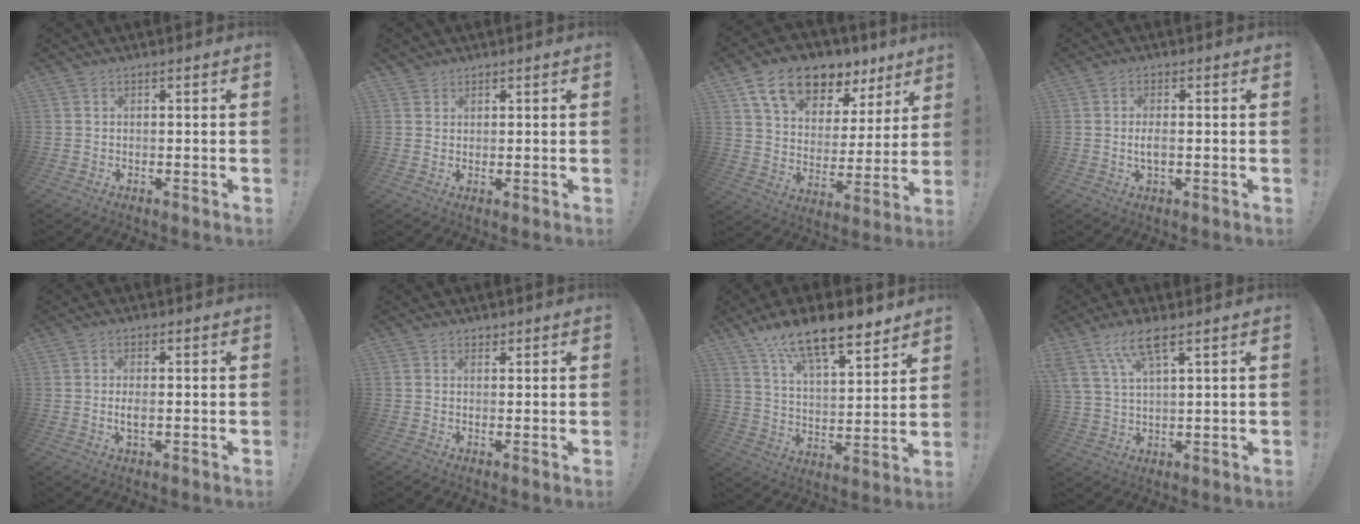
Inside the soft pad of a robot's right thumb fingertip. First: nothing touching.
{"total": 2.1, "force": [1.8, 1.2, 0.1], "torque": [0.003, -0.008, 0.032]}
{"total": 15.4, "force": [10.4, 8.4, 7.7], "torque": [-0.130, -0.064, 0.187]}
{"total": 3.5, "force": [-0.4, 1.4, 3.2], "torque": [-0.062, 0.002, -0.008]}
{"total": 2.8, "force": [-0.2, 1.2, 2.6], "torque": [-0.044, -0.003, -0.007]}
{"total": 1.5, "force": [1.1, 0.9, 0.5], "torque": [0.000, -0.005, 0.020]}
{"total": 14.8, "force": [11.6, 4.2, 8.1], "torque": [-0.147, -0.082, 0.205]}
{"total": 9.3, "force": [6.1, 2.9, 6.4], "torque": [-0.127, -0.017, 0.116]}